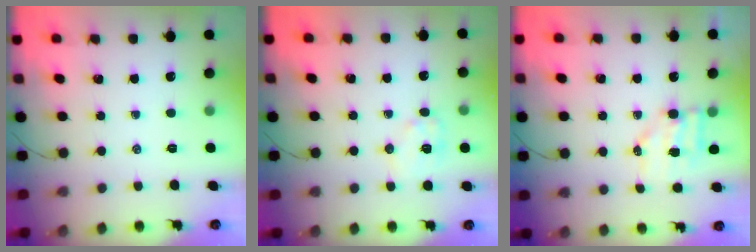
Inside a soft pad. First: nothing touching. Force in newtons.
{"total": 7.8, "press": 7.7, "slide": 0.8}
{"total": 6.3, "press": 6.2, "slide": 0.7}